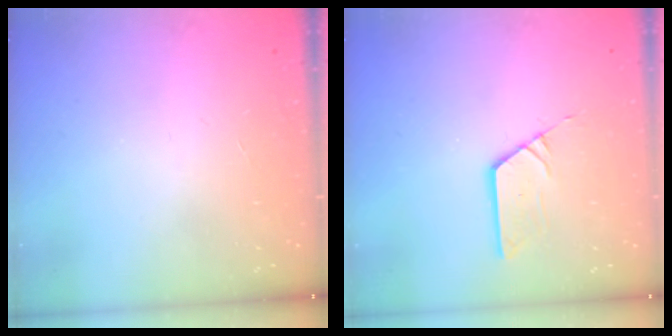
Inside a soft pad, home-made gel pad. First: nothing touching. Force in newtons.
{"total": 3.5, "press": 3.5, "slide": 0.3}